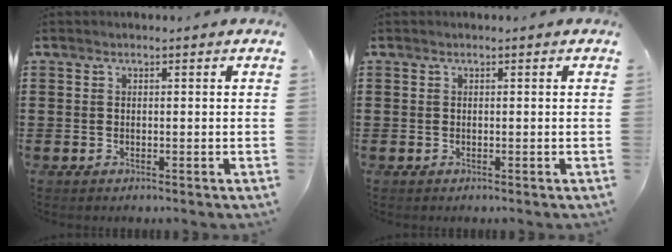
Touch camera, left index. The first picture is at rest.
{"total": 0.0}